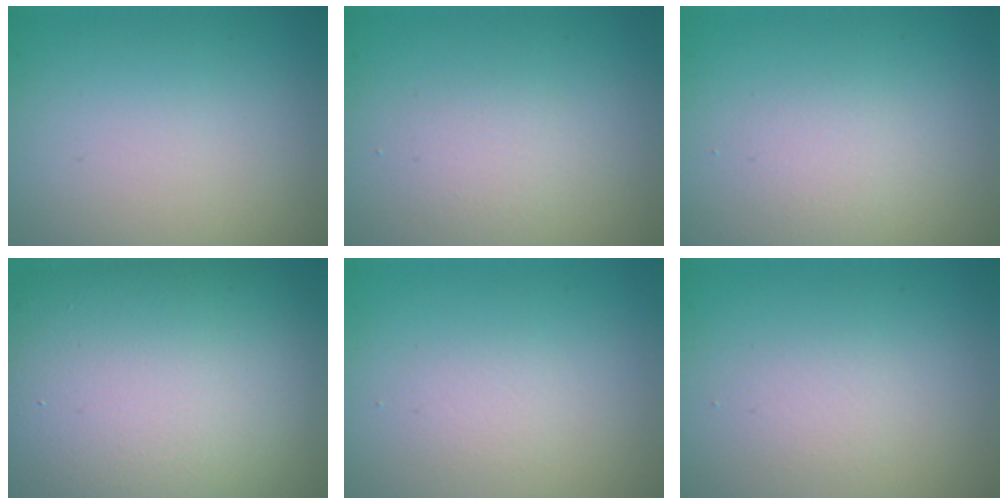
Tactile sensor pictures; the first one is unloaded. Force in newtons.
{"total": 1.5, "press": 1.5, "slide": 0.1}
{"total": 1.3, "press": 1.3, "slide": 0.1}
{"total": 17.6, "press": 17.5, "slide": 0.9}
{"total": 1.1, "press": 1.1, "slide": 0.1}
{"total": 1.1, "press": 1.1, "slide": 0.1}